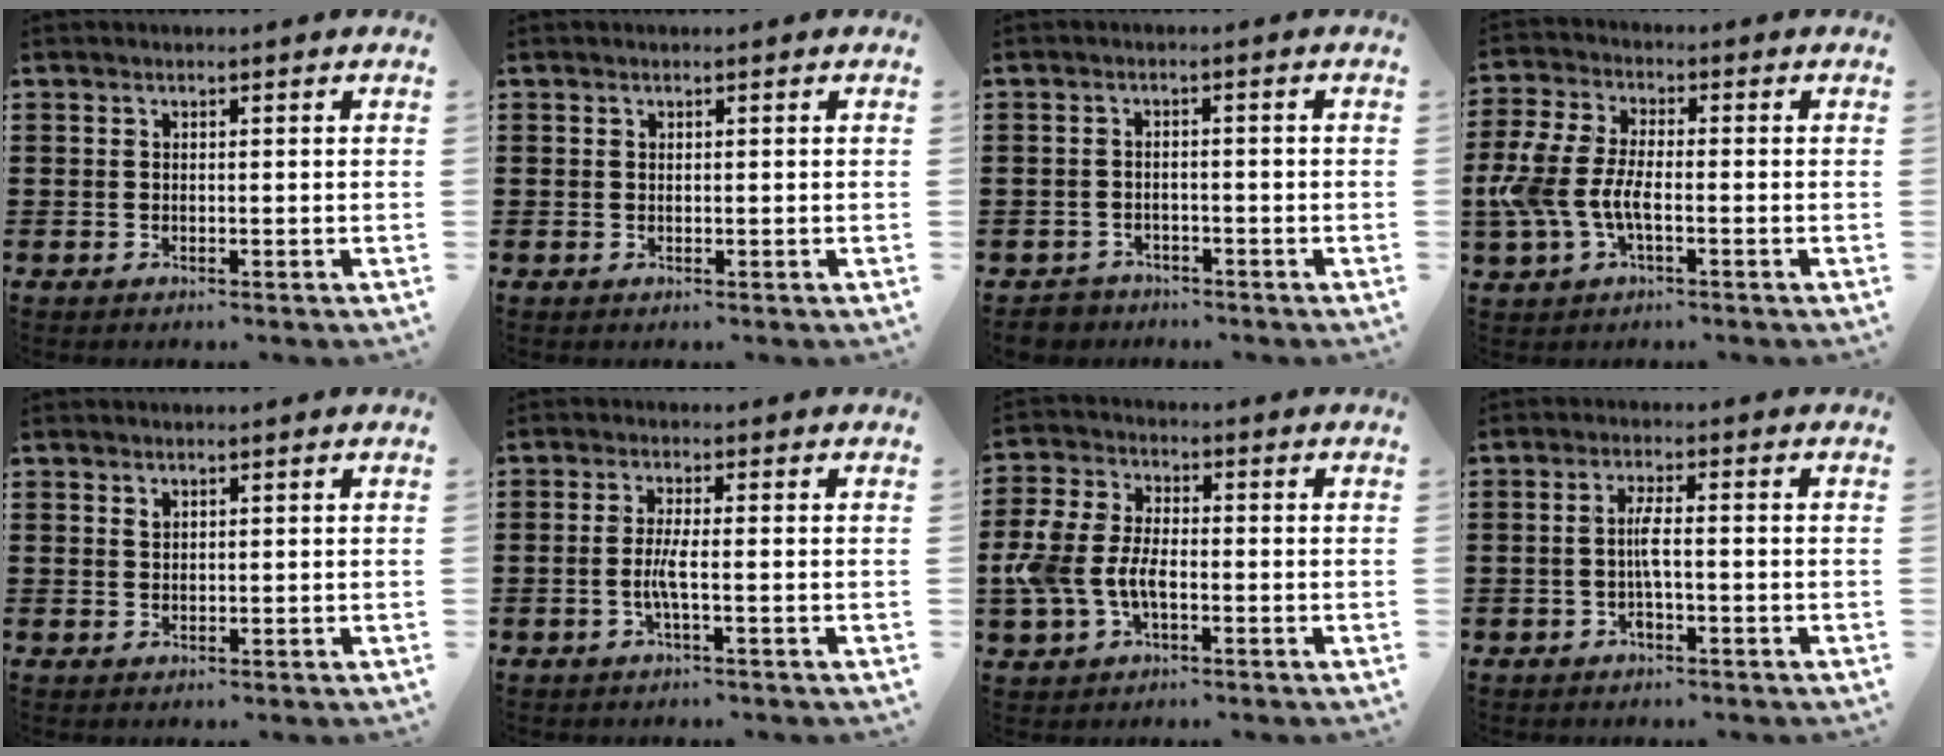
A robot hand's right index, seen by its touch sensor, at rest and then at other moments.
{"total": 0.0}
{"total": 2.1, "force": [-2.0, 0.7, -0.1], "torque": [-0.007, 0.003, -0.045]}
{"total": 7.1, "force": [-1.9, 3.4, 5.9], "torque": [-0.159, -0.010, -0.046]}
{"total": 0.8, "force": [0.6, 0.4, 0.3], "torque": [-0.007, 0.002, 0.012]}
{"total": 3.1, "force": [-0.9, 0.1, 2.9], "torque": [-0.068, -0.008, -0.023]}
{"total": 6.7, "force": [-2.0, 4.1, 5.0], "torque": [-0.137, -0.005, -0.047]}
{"total": 3.2, "force": [-0.7, 0.7, 3.0], "torque": [-0.063, 0.001, -0.017]}